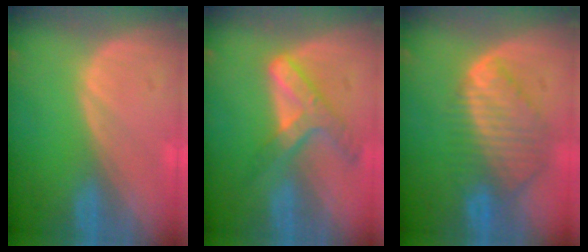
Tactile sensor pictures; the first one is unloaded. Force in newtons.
{"total": 7.0, "press": 5.9, "slide": 3.7}
{"total": 8.7, "press": 7.7, "slide": 4.1}